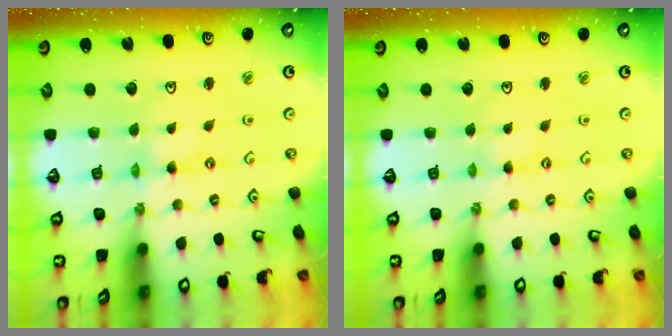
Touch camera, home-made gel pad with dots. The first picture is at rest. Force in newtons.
{"total": 0.0}